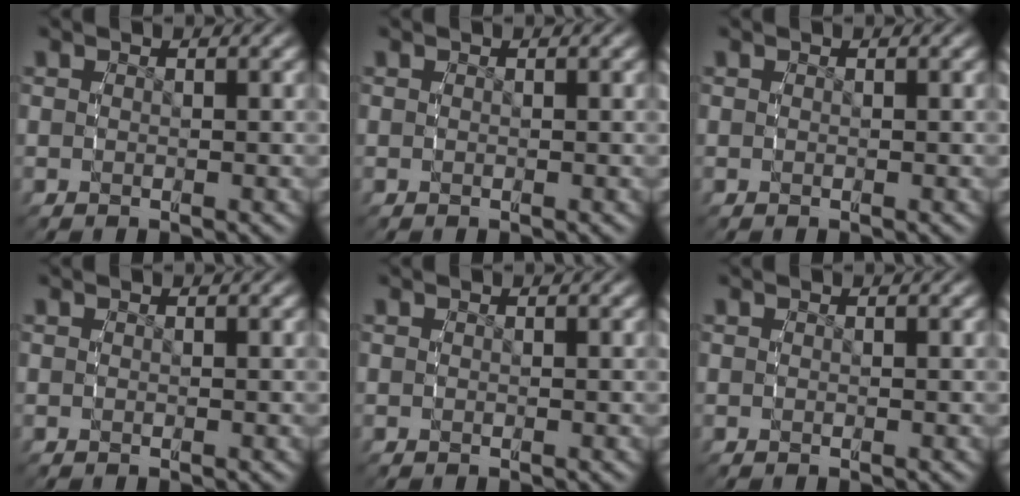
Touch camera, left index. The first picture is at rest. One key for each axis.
{"total": 0.0}
{"total": 0.0}
{"total": 0.0}
{"total": 0.0}
{"total": 0.0}